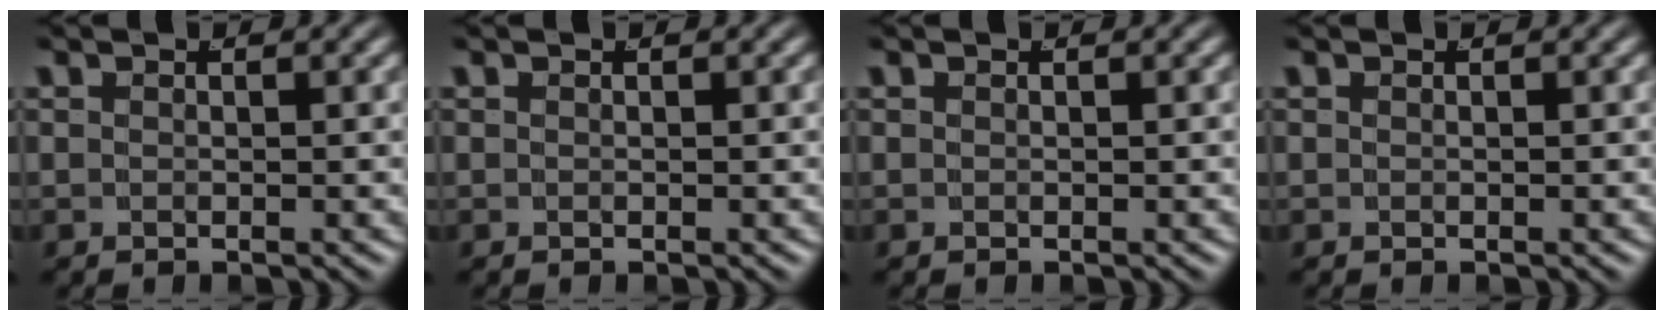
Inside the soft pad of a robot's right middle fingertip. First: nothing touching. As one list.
[{"total": 0.0}, {"total": 0.0}, {"total": 0.0}]